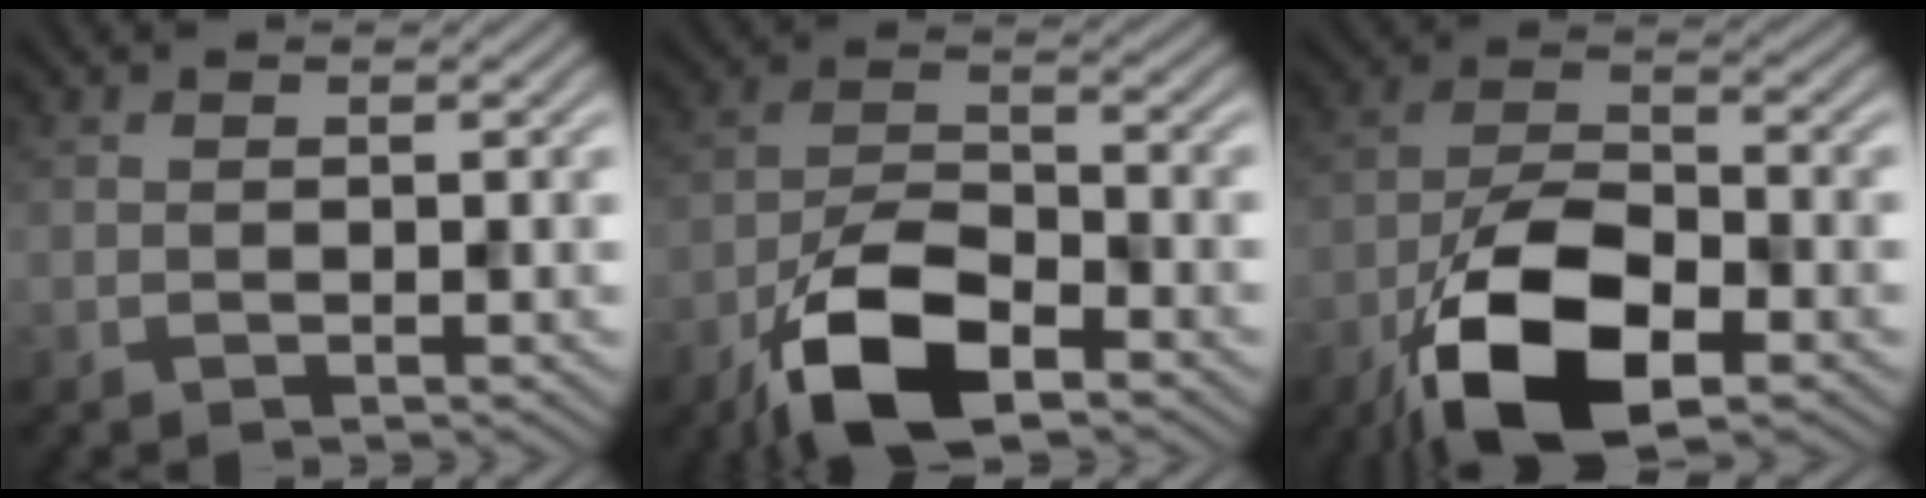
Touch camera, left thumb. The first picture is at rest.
{"total": 10.0, "force": [-5.8, 4.1, 7.0], "torque": [-0.134, 0.000, -0.124]}
{"total": 13.2, "force": [-6.7, 5.8, 9.7], "torque": [-0.193, -0.011, -0.140]}